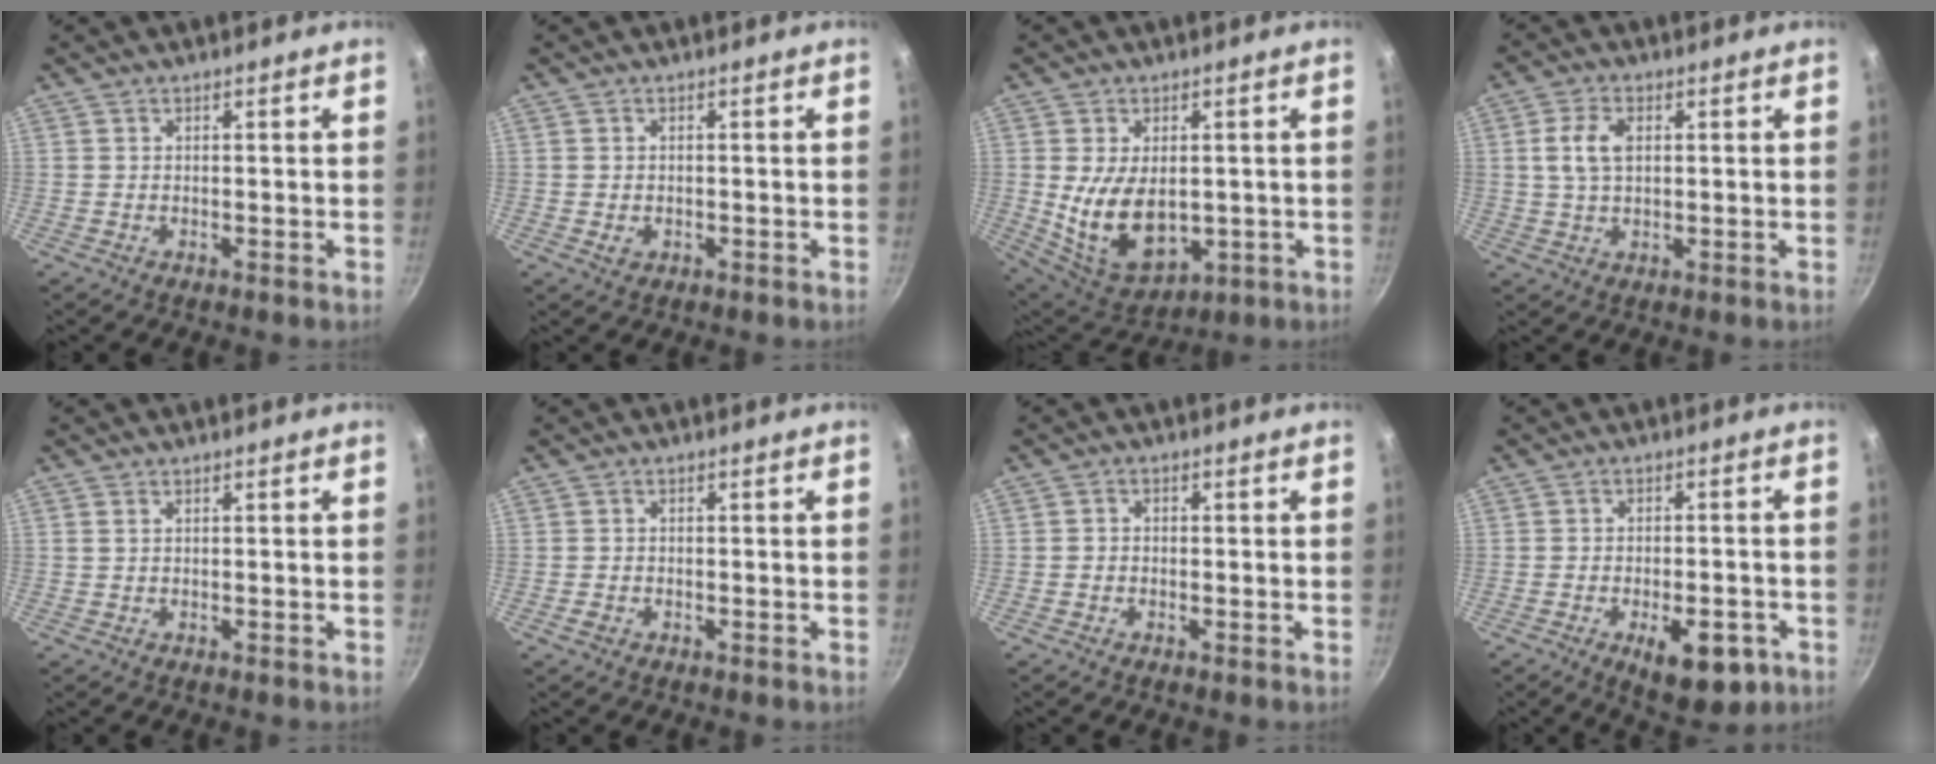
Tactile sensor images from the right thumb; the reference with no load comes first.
{"total": 1.5, "force": [-0.3, 1.2, 0.7], "torque": [-0.012, -0.001, -0.002]}
{"total": 13.4, "force": [-0.3, 8.4, 10.4], "torque": [-0.163, -0.022, 0.021]}
{"total": 5.9, "force": [1.2, 3.4, 4.7], "torque": [-0.088, 0.005, 0.021]}
{"total": 0.5, "force": [0.2, 0.2, 0.4], "torque": [-0.009, 0.001, 0.005]}
{"total": 1.4, "force": [-0.8, 0.9, 0.6], "torque": [-0.013, 0.006, -0.015]}
{"total": 1.2, "force": [-0.6, 0.9, 0.6], "torque": [-0.012, 0.005, -0.015]}
{"total": 10.9, "force": [-4.6, 5.3, 8.4], "torque": [-0.086, 0.015, -0.052]}